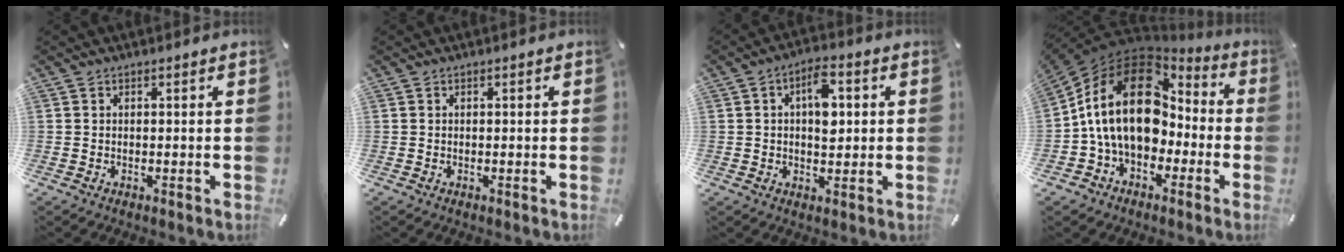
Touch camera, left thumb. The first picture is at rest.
{"total": 0.0}
{"total": 8.0, "force": [1.3, 4.5, 6.4], "torque": [-0.085, -0.001, 0.017]}
{"total": 21.0, "force": [1.6, 15.3, 14.3], "torque": [-0.286, 0.011, 0.028]}